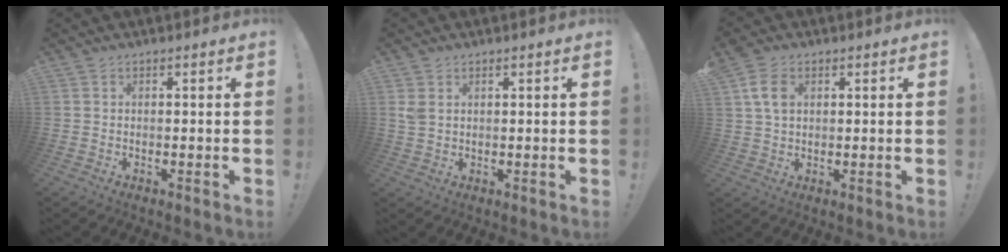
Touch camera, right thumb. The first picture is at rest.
{"total": 2.7, "force": [1.2, 1.8, 1.7], "torque": [-0.032, 0.002, 0.024]}
{"total": 6.5, "force": [2.2, 4.1, 4.5], "torque": [-0.083, 0.000, 0.043]}